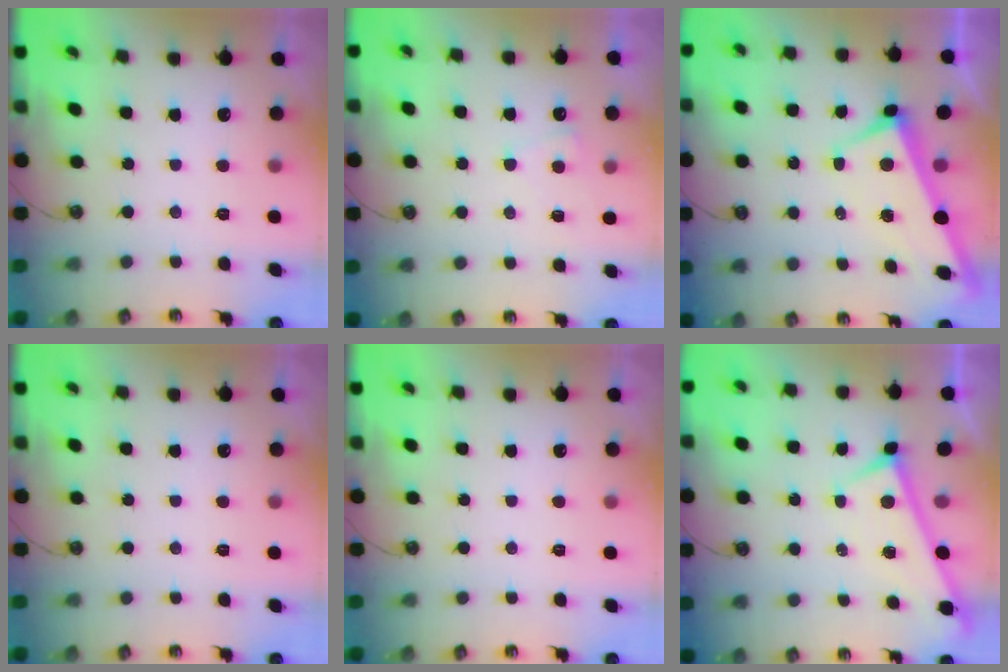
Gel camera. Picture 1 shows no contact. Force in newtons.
{"total": 2.1, "press": 2.0, "slide": 0.5}
{"total": 2.5, "press": 2.4, "slide": 0.9}
{"total": 0.0}
{"total": 0.0}
{"total": 0.0}